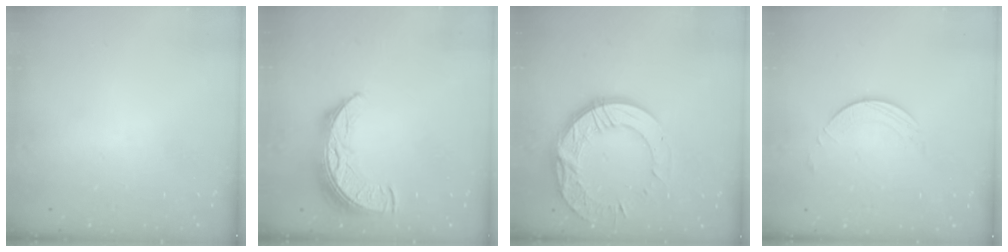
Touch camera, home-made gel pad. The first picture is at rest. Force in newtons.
{"total": 13.7, "press": 13.7, "slide": 1.0}
{"total": 15.9, "press": 15.8, "slide": 1.4}
{"total": 1.6, "press": 1.6, "slide": 0.2}